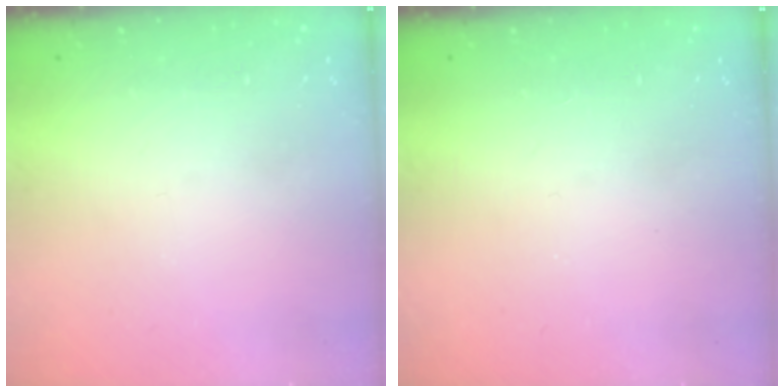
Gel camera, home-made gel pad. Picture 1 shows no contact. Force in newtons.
{"total": 2.8, "press": 2.8, "slide": 0.4}